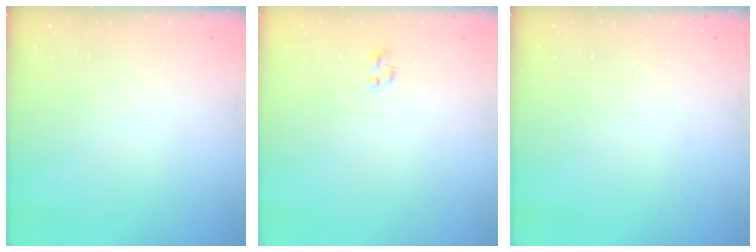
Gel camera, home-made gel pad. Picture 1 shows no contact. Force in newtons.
{"total": 0.0}
{"total": 0.0}